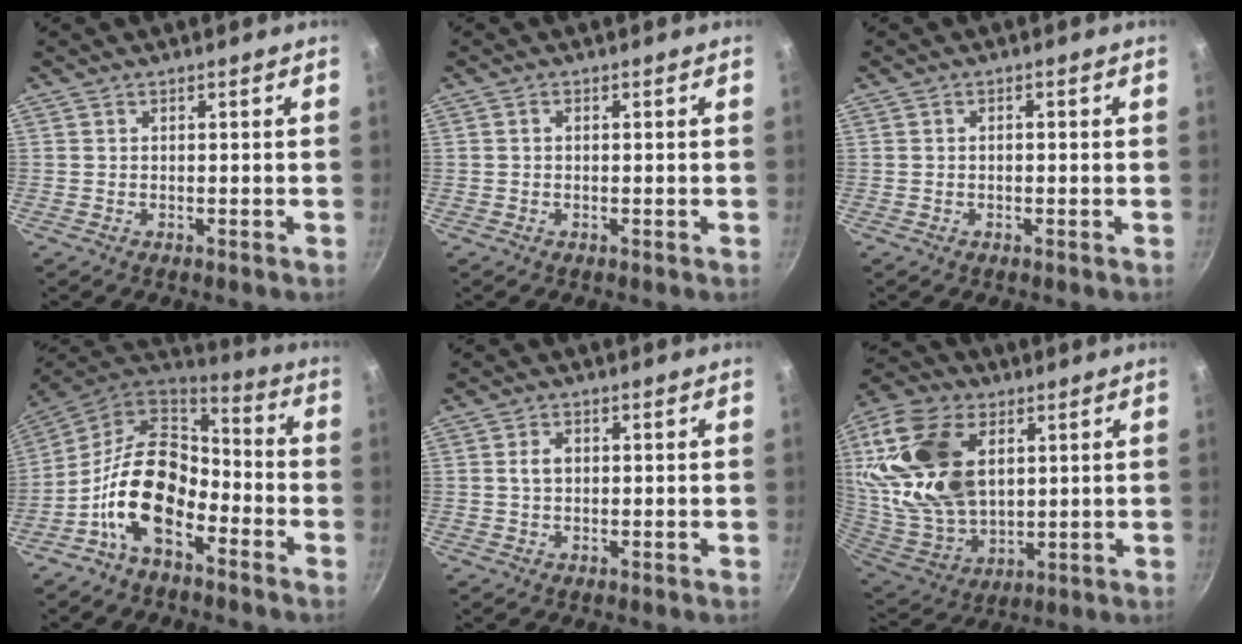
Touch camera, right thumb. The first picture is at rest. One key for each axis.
{"total": 0.7, "fx": 0.0, "fy": 0.6, "fz": 0.5, "tx": -0.008, "ty": 0.005, "tz": 0.001}
{"total": 1.0, "fx": -0.1, "fy": 0.5, "fz": 0.8, "tx": -0.015, "ty": 0.005, "tz": -0.002}
{"total": 16.7, "fx": -6.3, "fy": 10.0, "fz": 11.8, "tx": -0.195, "ty": 0.061, "tz": -0.134}
{"total": 2.6, "fx": 0.3, "fy": 1.8, "fz": 1.8, "tx": -0.026, "ty": 0.006, "tz": 0.005}
{"total": 24.2, "fx": 6.8, "fy": 15.4, "fz": 17.4, "tx": -0.337, "ty": -0.024, "tz": 0.134}